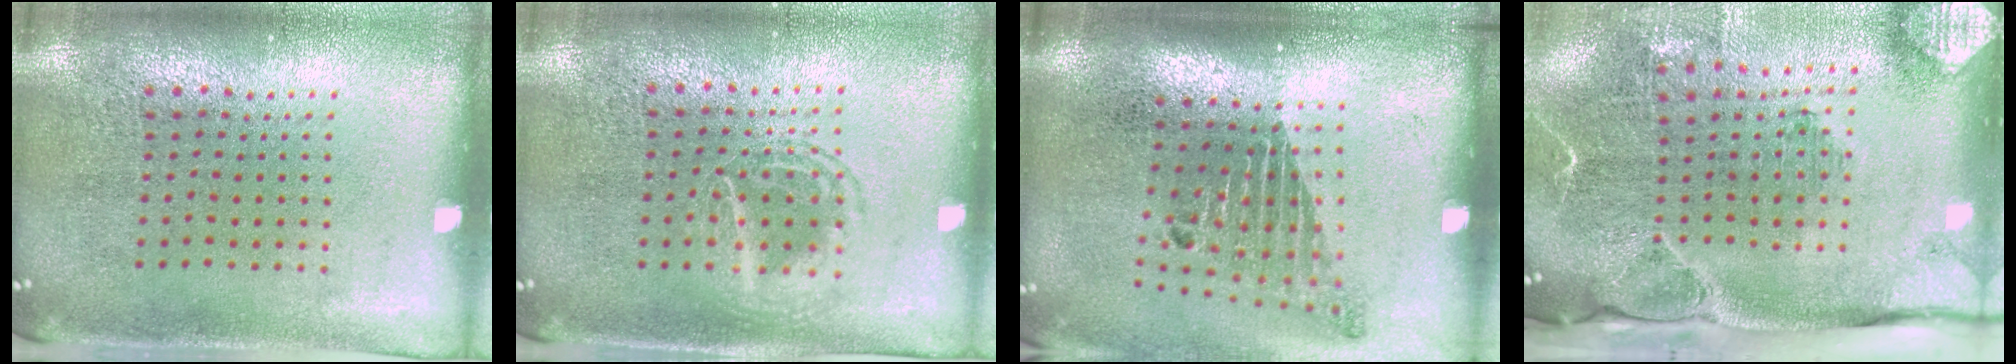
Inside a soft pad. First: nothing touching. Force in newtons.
{"total": 1.2, "press": 1.1, "slide": 0.2}
{"total": 1.8, "press": 1.2, "slide": 1.3}
{"total": 3.0, "press": 2.3, "slide": 1.9}